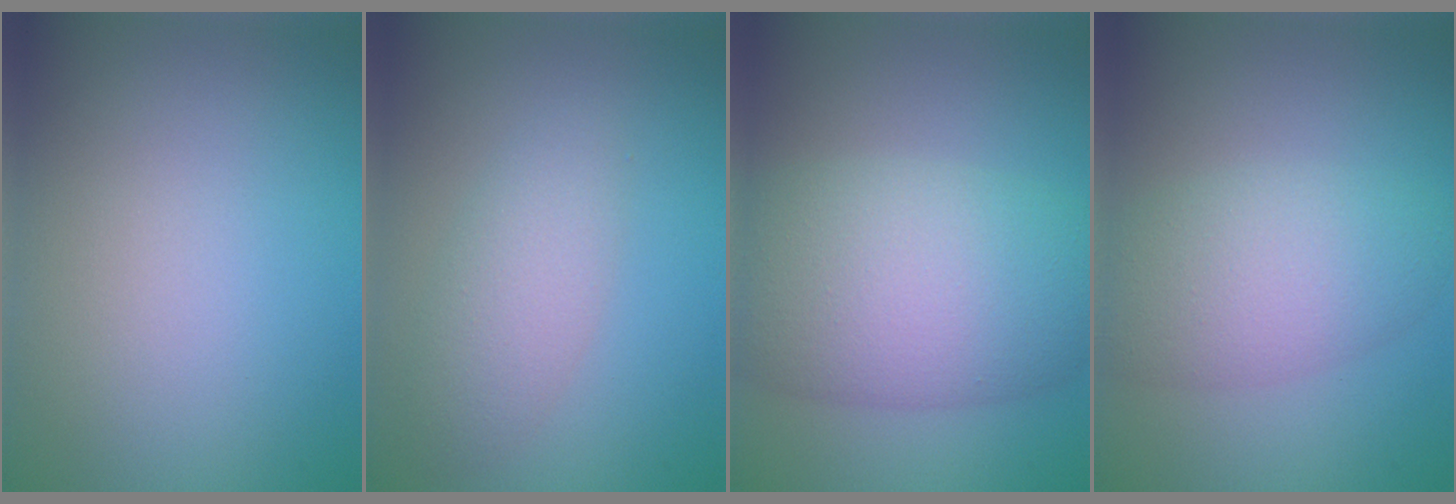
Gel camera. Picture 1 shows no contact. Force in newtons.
{"total": 3.0, "press": 3.0, "slide": 0.1}
{"total": 9.8, "press": 9.8, "slide": 0.6}
{"total": 5.4, "press": 5.4, "slide": 0.4}